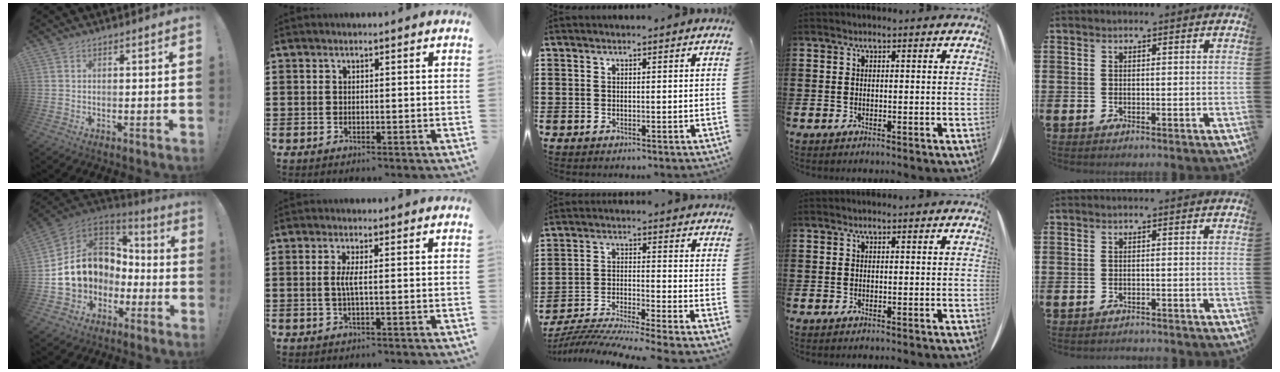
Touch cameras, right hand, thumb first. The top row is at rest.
{"thumb": {"total": 15.5, "force": [0.4, 13.5, 7.6], "torque": [-0.112, 0.002, 0.036]}, "index": {"total": 2.4, "force": [-0.1, -0.2, 2.4], "torque": [-0.054, -0.012, -0.005]}, "middle": {"total": 6.2, "force": [-5.9, -0.5, 1.6], "torque": [-0.035, -0.016, -0.120]}, "little": {"total": 0.8, "force": [-0.8, 0.0, 0.0], "torque": [-0.001, -0.001, -0.016]}}